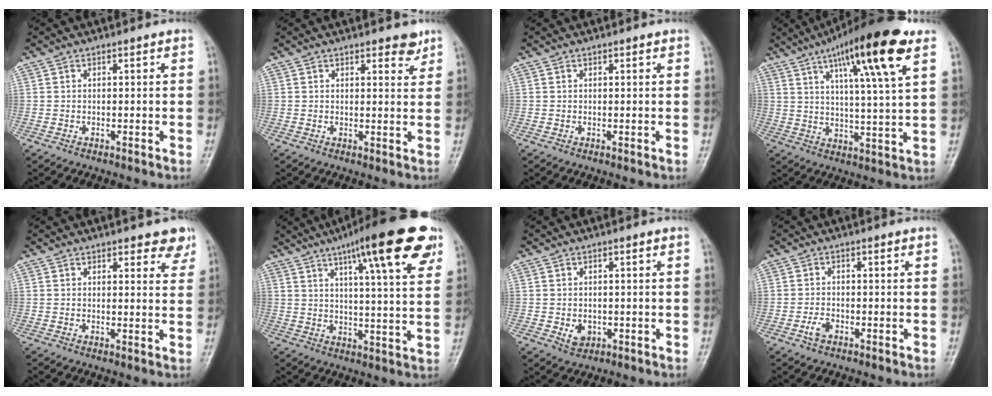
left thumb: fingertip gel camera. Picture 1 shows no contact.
{"total": 3.3, "force": [2.4, 1.3, 1.9], "torque": [-0.008, -0.014, 0.029]}
{"total": 0.6, "force": [0.3, 0.2, 0.4], "torque": [-0.006, 0.000, 0.003]}
{"total": 18.1, "force": [9.3, 2.7, 15.4], "torque": [-0.235, -0.023, 0.142]}
{"total": 4.9, "force": [3.5, 2.0, 2.8], "torque": [-0.002, -0.017, 0.039]}
{"total": 19.3, "force": [10.5, 3.7, 15.7], "torque": [-0.206, -0.023, 0.146]}
{"total": 2.8, "force": [-0.6, 2.2, 1.6], "torque": [-0.016, 0.000, -0.002]}
{"total": 2.3, "force": [-1.2, 1.4, 1.4], "torque": [-0.030, 0.007, -0.024]}